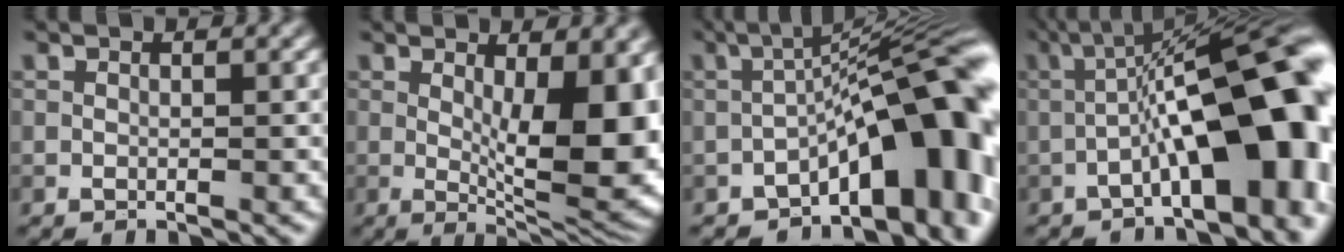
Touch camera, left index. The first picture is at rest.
{"total": 10.1, "force": [0.4, 3.3, 9.5], "torque": [-0.127, -0.013, 0.009]}
{"total": 13.2, "force": [-4.7, 4.8, 11.4], "torque": [-0.125, 0.026, -0.075]}
{"total": 15.3, "force": [-2.7, 5.5, 14.0], "torque": [-0.183, 0.033, -0.039]}